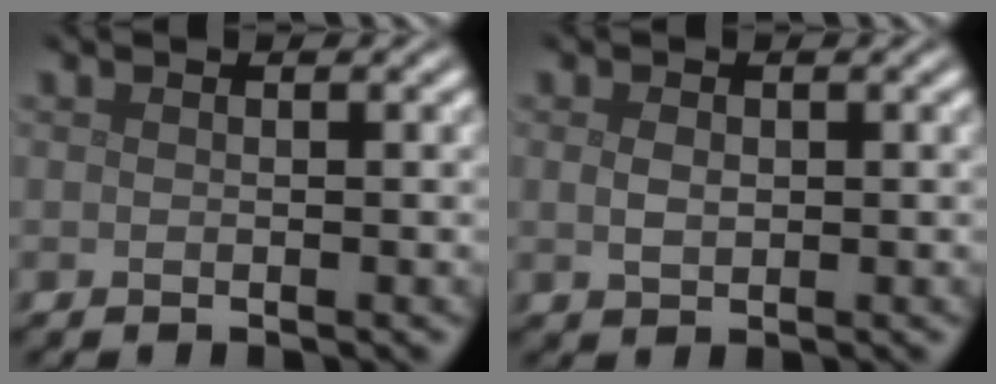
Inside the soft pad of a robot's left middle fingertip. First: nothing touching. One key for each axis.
{"total": 1.4, "fx": 0.2, "fy": 1.0, "fz": 1.0, "tx": -0.024, "ty": -0.001, "tz": 0.005}